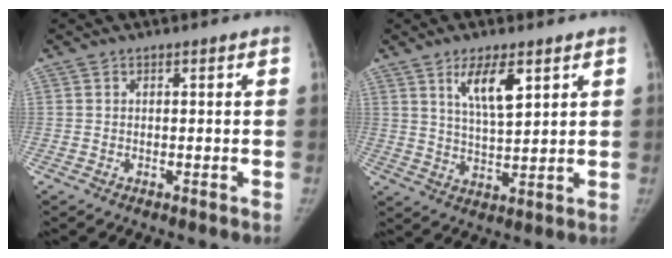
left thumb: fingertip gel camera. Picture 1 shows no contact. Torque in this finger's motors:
{"motor_torque": [0.11, 0.21, 0.20, 0.14, 0.05]}